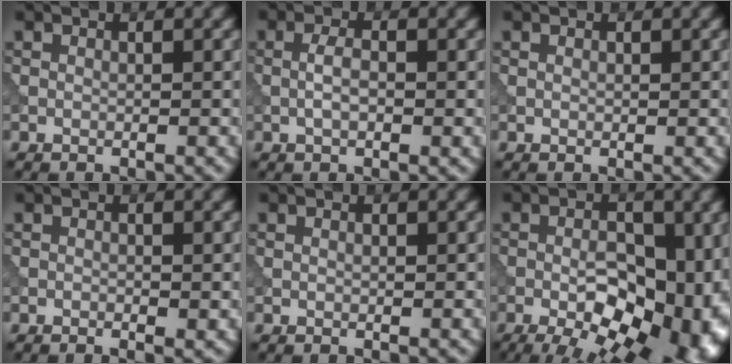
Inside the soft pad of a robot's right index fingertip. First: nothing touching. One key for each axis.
{"total": 2.1, "fx": -0.3, "fy": 0.8, "fz": 1.9, "tx": -0.038, "ty": 0.000, "tz": -0.008}
{"total": 0.0}
{"total": 0.7, "fx": -0.1, "fy": 0.3, "fz": 0.6, "tx": -0.006, "ty": -0.004, "tz": -0.002}
{"total": 0.0}
{"total": 17.2, "fx": -5.5, "fy": 8.4, "fz": 14.0, "tx": -0.149, "ty": -0.003, "tz": -0.070}